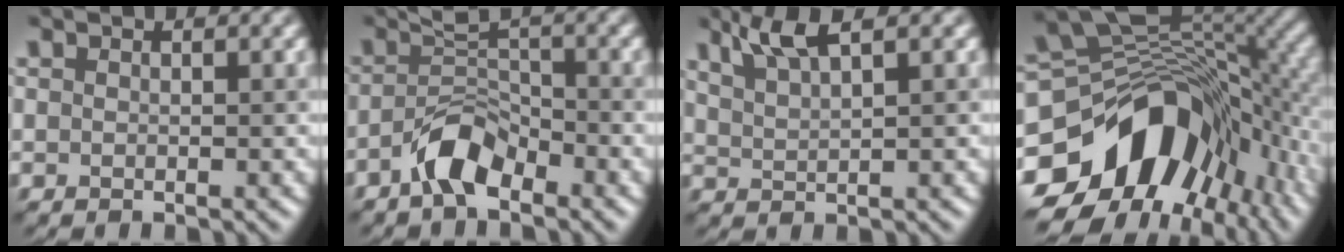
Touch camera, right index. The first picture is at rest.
{"total": 3.9, "force": [-2.4, 1.6, 2.6], "torque": [-0.046, 0.010, -0.050]}
{"total": 3.5, "force": [2.5, 0.6, 2.4], "torque": [-0.043, 0.012, 0.054]}
{"total": 16.2, "force": [-6.0, 10.7, 10.6], "torque": [-0.173, -0.014, -0.090]}